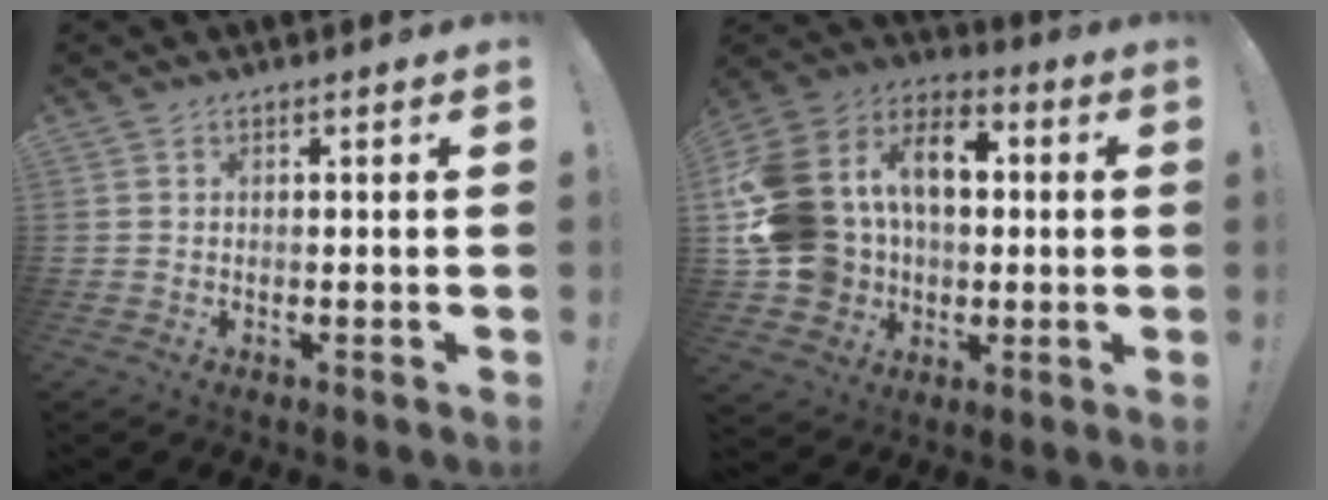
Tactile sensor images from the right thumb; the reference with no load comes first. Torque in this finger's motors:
{"motor_torque": [2.32, 2.69, 2.02, -0.04, 0.50]}